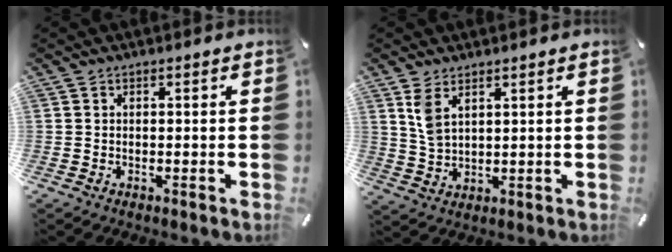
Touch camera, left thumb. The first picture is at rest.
{"total": 4.9, "force": [2.9, 2.3, 3.2], "torque": [-0.070, -0.003, 0.055]}